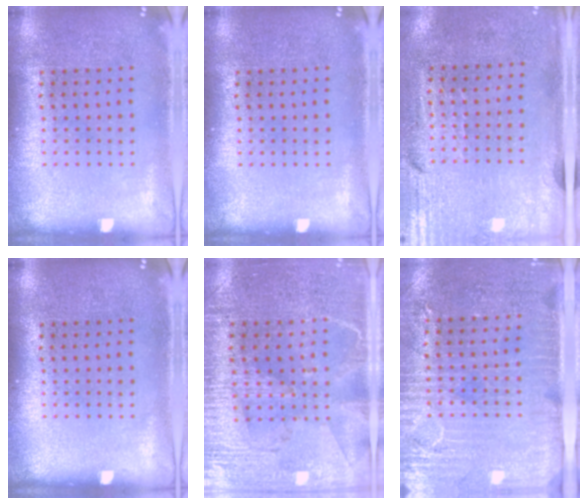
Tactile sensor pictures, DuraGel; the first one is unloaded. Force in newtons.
{"total": 0.0}
{"total": 3.0, "press": 2.5, "slide": 1.6}
{"total": 0.0}
{"total": 3.4, "press": 3.0, "slide": 1.4}
{"total": 3.2, "press": 2.8, "slide": 1.6}